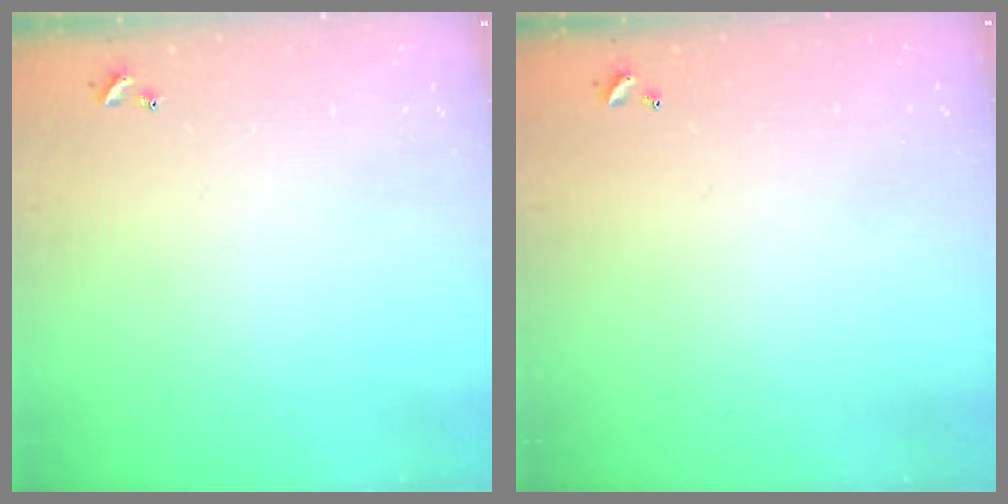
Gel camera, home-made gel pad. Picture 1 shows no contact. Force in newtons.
{"total": 2.8, "press": 2.8, "slide": 0.1}